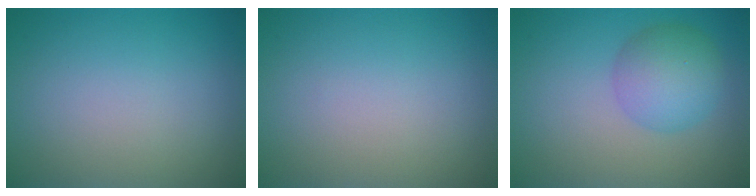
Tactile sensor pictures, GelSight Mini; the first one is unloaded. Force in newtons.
{"total": 0.0}
{"total": 4.5, "press": 4.5, "slide": 0.1}